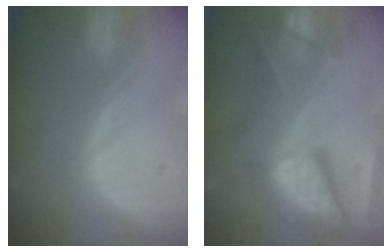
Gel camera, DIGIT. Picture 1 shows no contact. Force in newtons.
{"total": 12.2, "press": 10.0, "slide": 7.0}